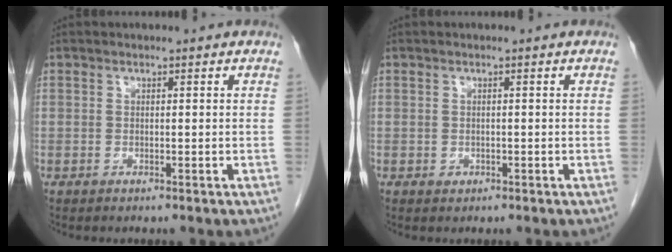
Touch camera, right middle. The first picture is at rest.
{"total": 0.7, "force": [-0.2, 0.6, 0.2], "torque": [-0.005, 0.001, -0.001]}